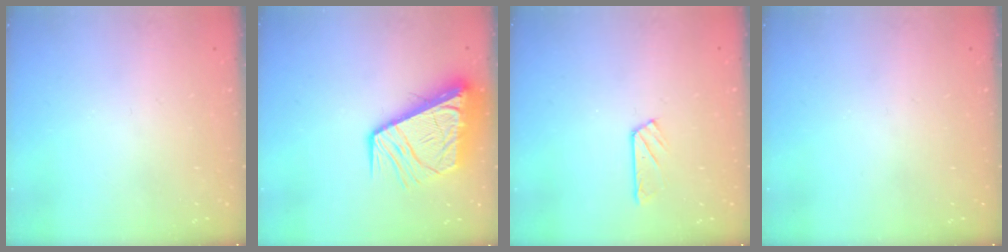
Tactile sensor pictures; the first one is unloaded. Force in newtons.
{"total": 13.9, "press": 13.8, "slide": 1.7}
{"total": 3.6, "press": 3.5, "slide": 0.5}
{"total": 0.0}